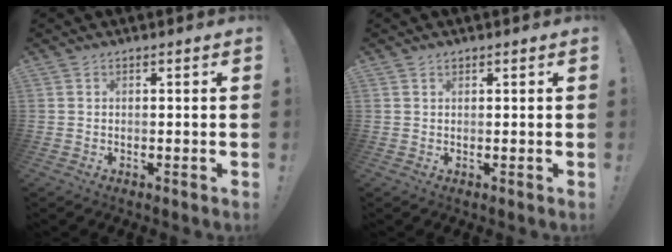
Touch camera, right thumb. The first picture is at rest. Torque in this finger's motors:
{"motor_torque": [-0.09, 0.11, 0.41, -0.06, -0.03]}